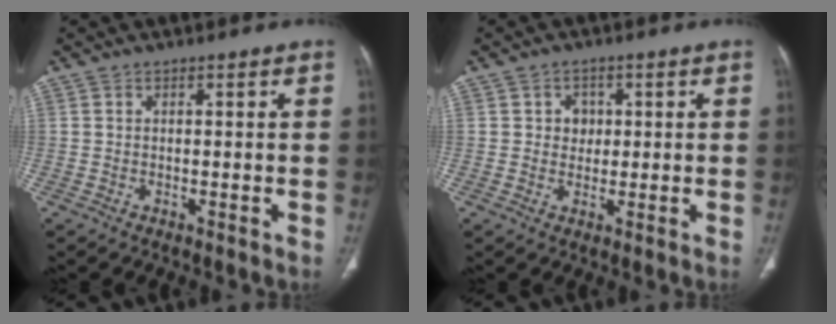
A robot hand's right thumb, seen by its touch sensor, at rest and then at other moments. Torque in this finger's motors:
{"motor_torque": [0.46, 0.92, 0.43, -0.27, 0.02]}